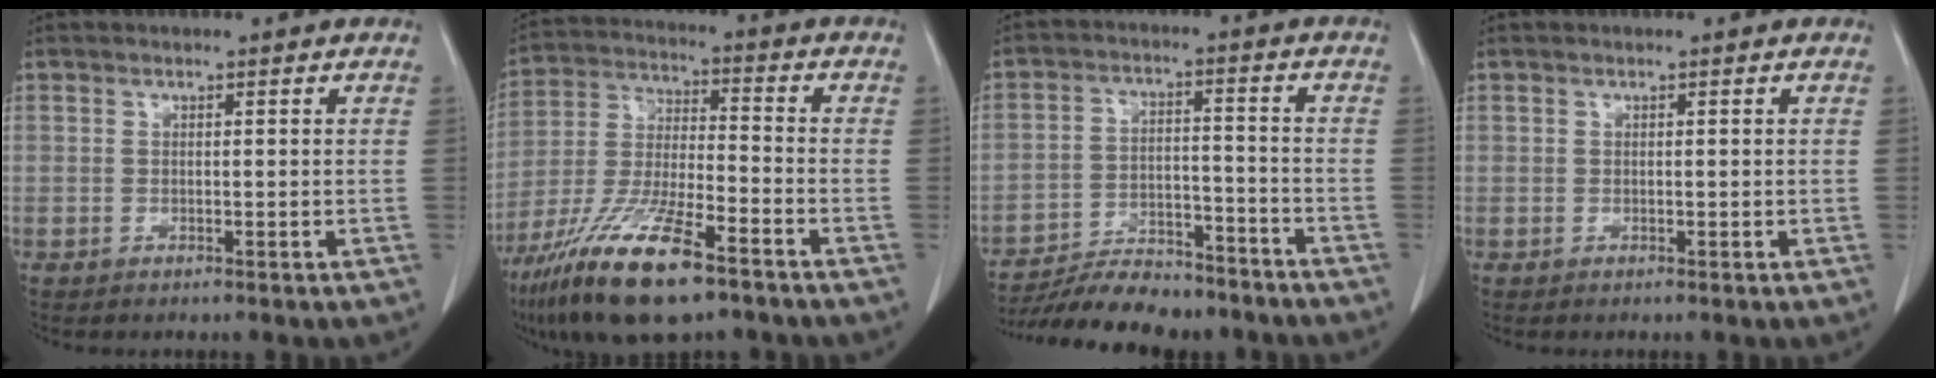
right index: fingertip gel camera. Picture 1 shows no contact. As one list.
[{"total": 16.5, "force": [-10.5, 3.3, 12.3], "torque": [-0.261, -0.035, -0.194]}, {"total": 12.9, "force": [-11.7, 3.4, 4.3], "torque": [-0.061, 0.011, -0.183]}, {"total": 0.0}]